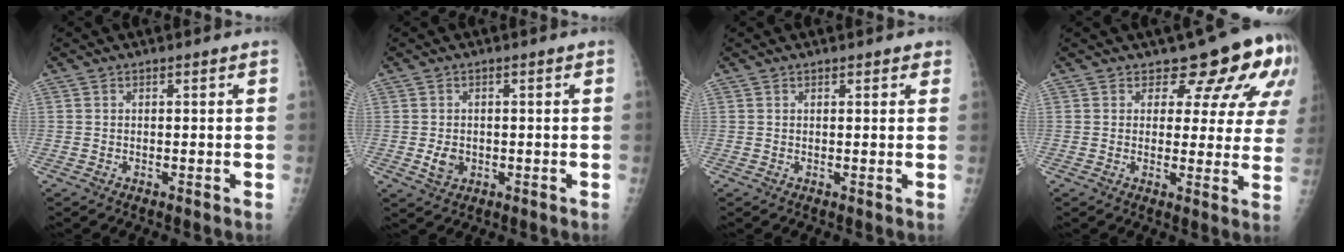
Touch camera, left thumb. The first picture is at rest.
{"total": 3.0, "force": [-0.4, 2.3, 1.8], "torque": [-0.027, -0.001, -0.003]}
{"total": 1.9, "force": [1.3, 0.8, 1.1], "torque": [-0.003, -0.003, 0.012]}
{"total": 10.5, "force": [7.5, 5.2, 5.3], "torque": [-0.020, -0.044, 0.072]}